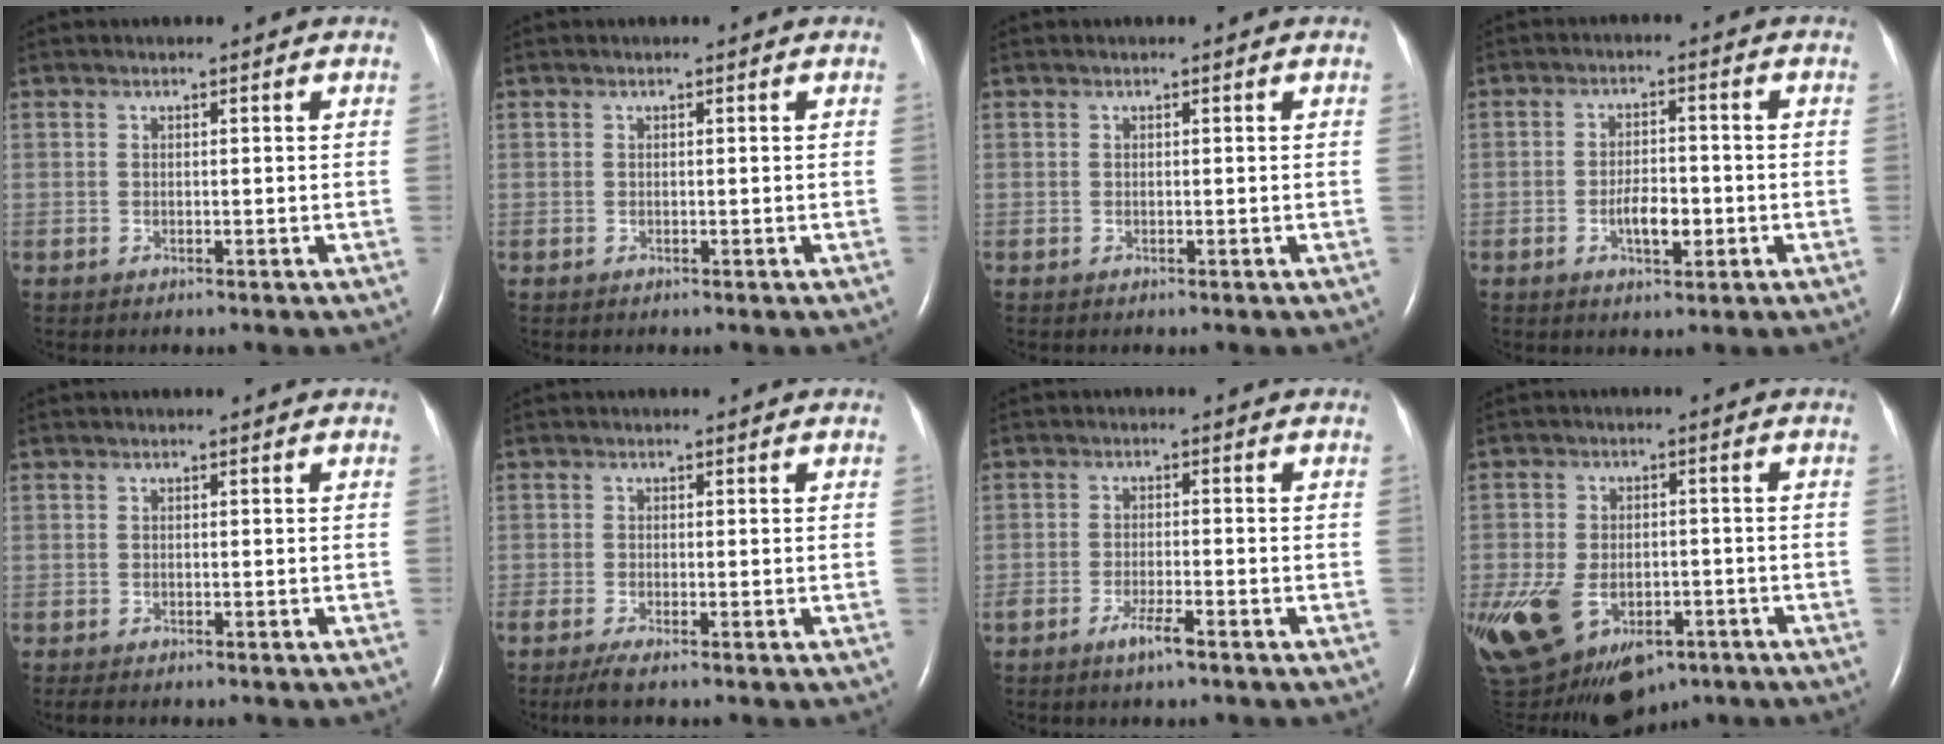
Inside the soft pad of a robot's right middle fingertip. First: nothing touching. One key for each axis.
{"total": 0.0}
{"total": 0.0}
{"total": 4.5, "fx": -1.4, "fy": 1.8, "fz": 3.9, "tx": -0.072, "ty": 0.002, "tz": -0.022}
{"total": 0.9, "fx": -0.7, "fy": 0.2, "fz": 0.5, "tx": -0.012, "ty": -0.003, "tz": -0.009}
{"total": 3.1, "fx": -2.1, "fy": 0.1, "fz": 2.2, "tx": -0.045, "ty": -0.012, "tz": -0.040}
{"total": 3.2, "fx": -2.1, "fy": 0.2, "fz": 2.3, "tx": -0.049, "ty": -0.004, "tz": -0.039}
{"total": 21.5, "fx": -10.0, "fy": 13.8, "fz": 13.2, "tx": -0.327, "ty": -0.017, "tz": -0.145}